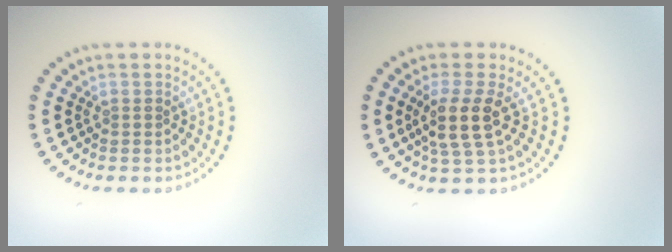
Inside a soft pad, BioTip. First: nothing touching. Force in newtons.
{"total": 3.5, "press": 2.8, "slide": 2.1}